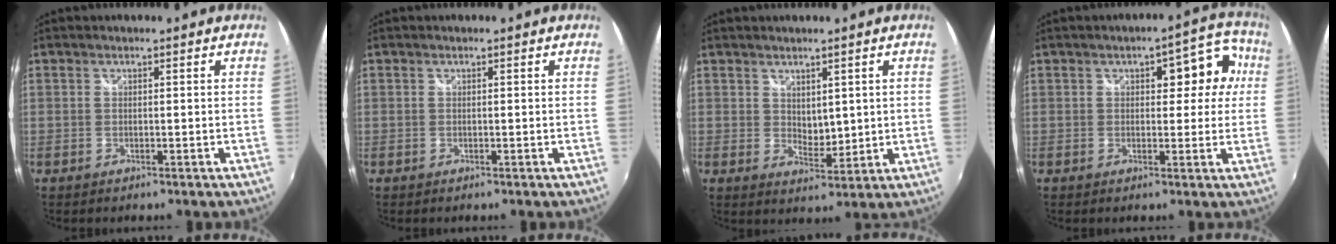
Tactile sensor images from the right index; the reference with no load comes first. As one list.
[{"total": 0.0}, {"total": 3.9, "force": [1.8, 2.4, 2.6], "torque": [-0.036, -0.007, 0.036]}, {"total": 7.7, "force": [1.4, 4.3, 6.2], "torque": [-0.081, 0.025, 0.017]}]